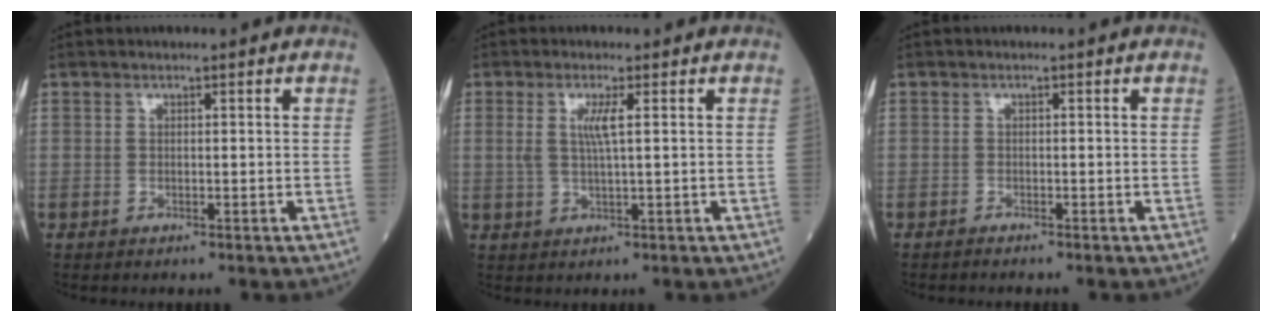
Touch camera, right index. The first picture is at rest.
{"total": 3.4, "force": [0.8, 0.0, 3.3], "torque": [-0.071, -0.001, 0.016]}
{"total": 0.7, "force": [-0.6, 0.0, 0.1], "torque": [-0.006, -0.002, -0.013]}